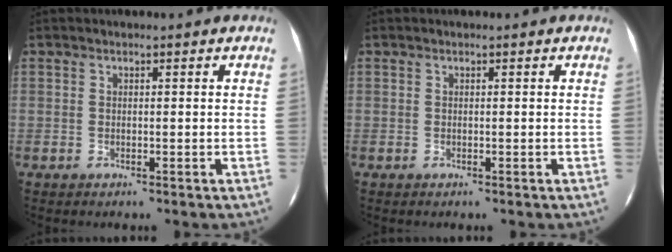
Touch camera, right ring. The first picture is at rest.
{"total": 0.0}